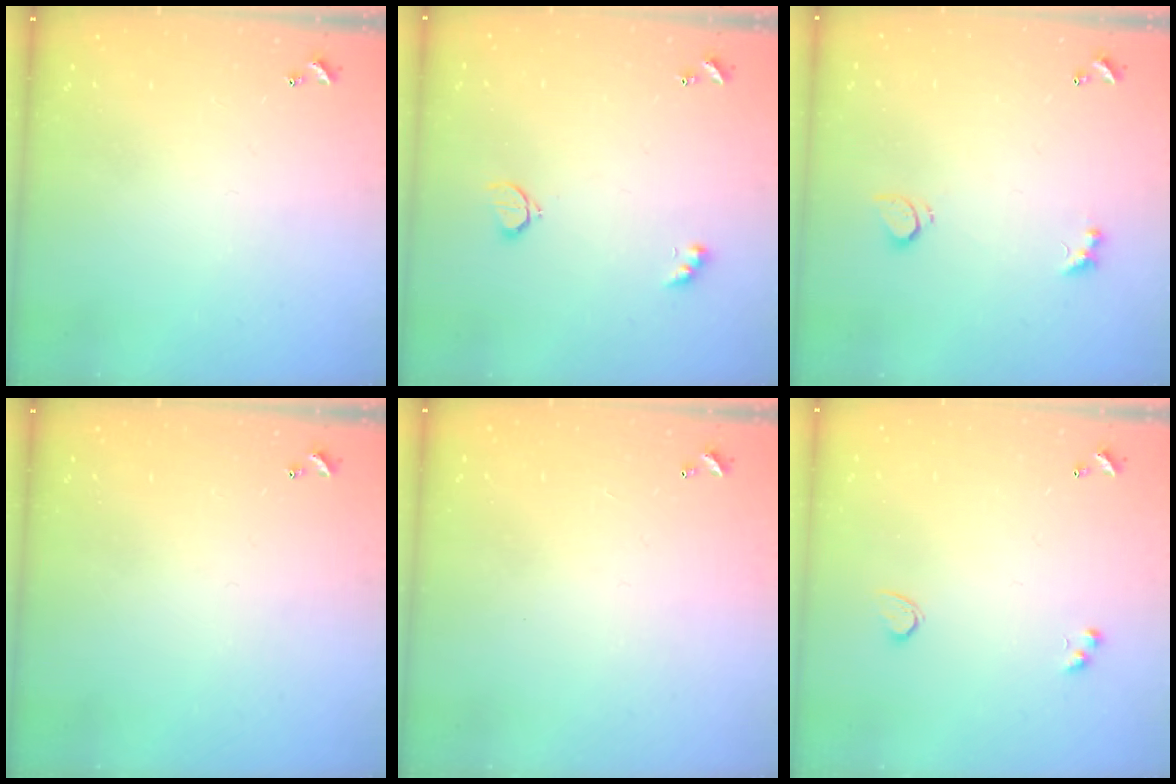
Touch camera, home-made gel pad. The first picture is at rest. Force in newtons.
{"total": 2.6, "press": 2.5, "slide": 0.5}
{"total": 3.0, "press": 2.7, "slide": 1.1}
{"total": 0.0}
{"total": 2.8, "press": 2.8, "slide": 0.1}
{"total": 1.9, "press": 1.5, "slide": 1.1}